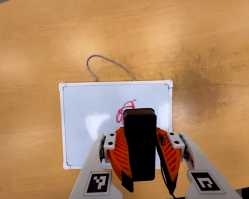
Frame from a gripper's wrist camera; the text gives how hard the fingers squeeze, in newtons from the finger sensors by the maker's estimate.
{"total": 8.2, "left": 7.3, "right": 9.2}